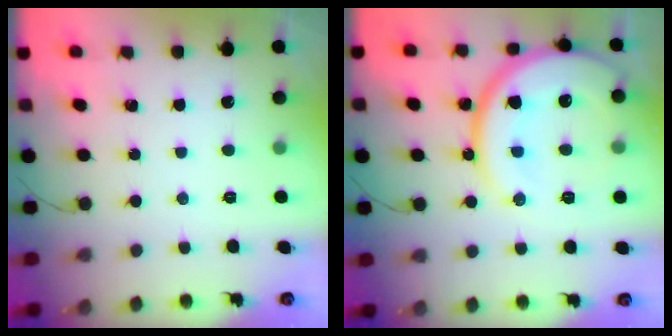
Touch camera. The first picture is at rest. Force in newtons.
{"total": 21.0, "press": 20.9, "slide": 2.2}